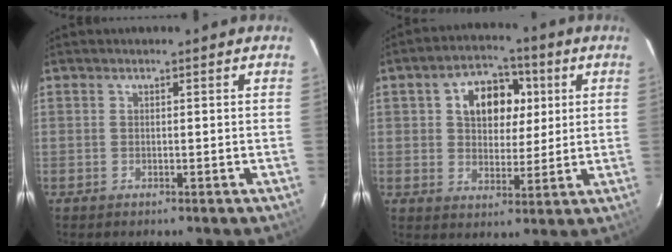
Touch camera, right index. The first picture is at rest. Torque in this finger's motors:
{"motor_torque": [0.23, 0.11, 0.12, 0.06]}